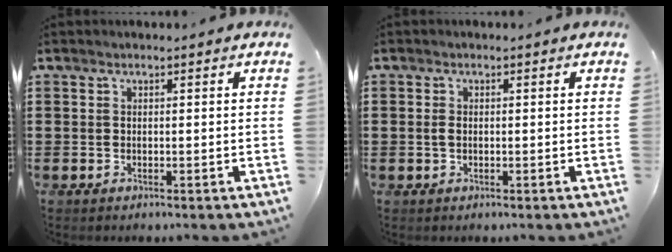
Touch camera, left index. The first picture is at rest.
{"total": 1.2, "force": [-0.1, 0.9, 0.7], "torque": [-0.016, 0.004, -0.003]}